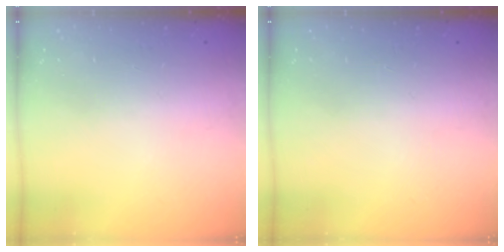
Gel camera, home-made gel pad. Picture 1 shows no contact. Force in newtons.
{"total": 0.0}